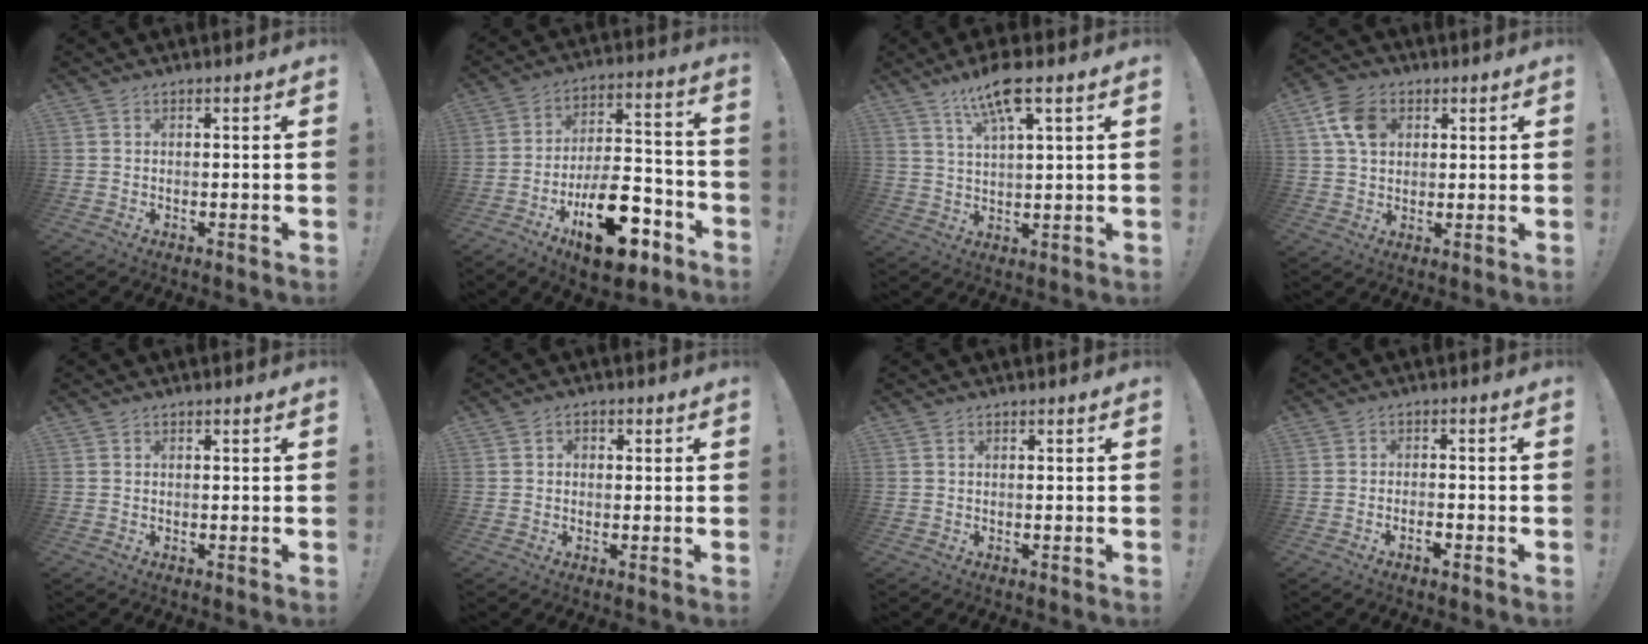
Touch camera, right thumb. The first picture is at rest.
{"total": 20.6, "force": [-10.9, 9.6, 14.7], "torque": [-0.227, 0.082, -0.167]}
{"total": 10.0, "force": [6.1, 2.2, 7.6], "torque": [-0.138, -0.018, 0.103]}
{"total": 9.4, "force": [3.2, 7.0, 5.4], "torque": [-0.100, 0.005, 0.065]}
{"total": 0.0}
{"total": 2.0, "force": [-0.5, 1.7, 0.9], "torque": [-0.013, 0.007, -0.009]}
{"total": 0.0}
{"total": 2.4, "force": [-1.6, 0.7, 1.6], "torque": [-0.029, 0.005, -0.026]}